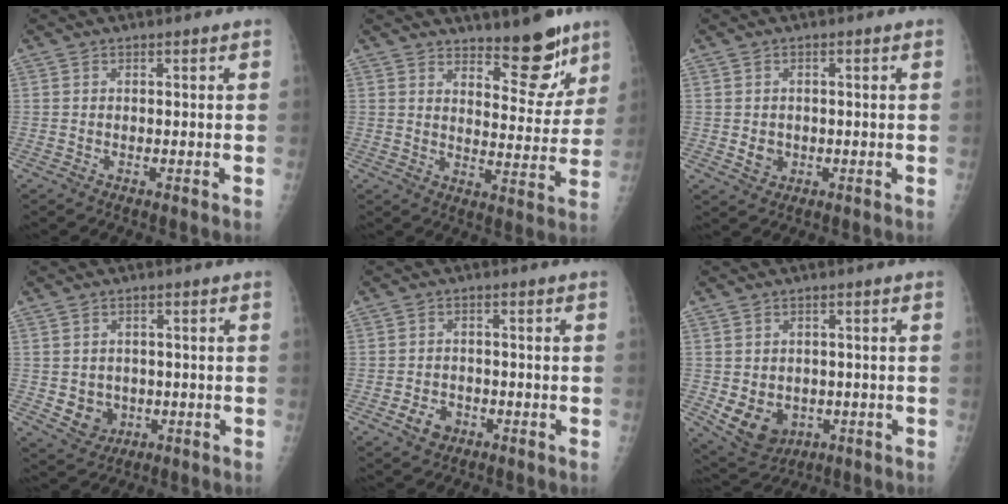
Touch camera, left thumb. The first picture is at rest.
{"total": 10.9, "force": [8.1, 3.9, 6.1], "torque": [-0.046, -0.064, 0.125]}
{"total": 2.9, "force": [-0.3, 2.6, 1.3], "torque": [-0.011, 0.000, 0.003]}
{"total": 5.5, "force": [-0.9, 4.9, 2.4], "torque": [-0.018, 0.003, -0.001]}
{"total": 4.0, "force": [-1.9, 3.0, 1.8], "torque": [-0.020, 0.012, -0.028]}
{"total": 9.0, "force": [-2.1, 7.3, 4.9], "torque": [-0.066, 0.006, -0.011]}